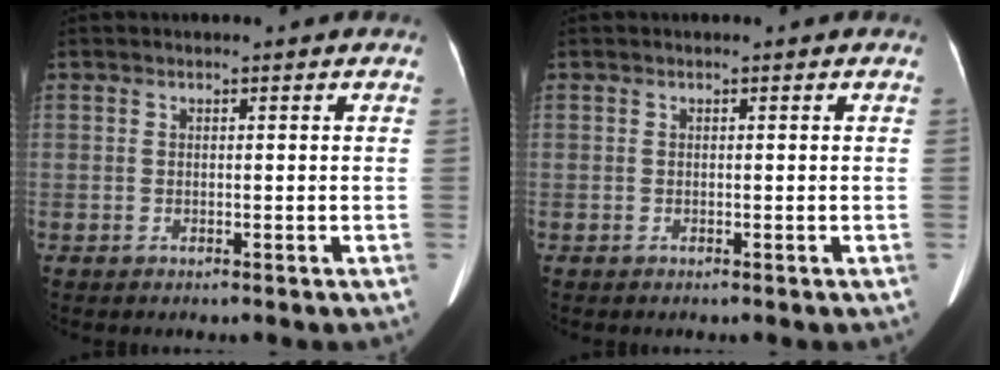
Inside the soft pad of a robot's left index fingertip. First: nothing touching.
{"total": 0.0}